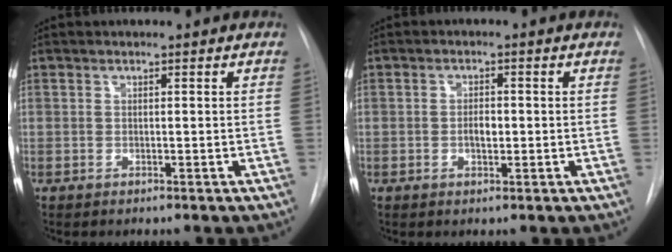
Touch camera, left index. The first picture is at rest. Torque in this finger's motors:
{"motor_torque": [0.08, 0.03, 0.04, 0.01]}